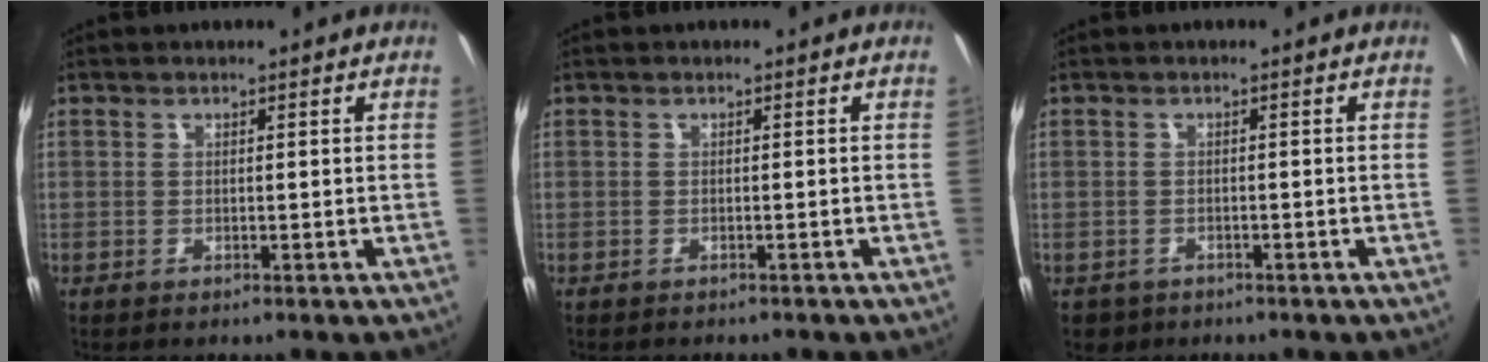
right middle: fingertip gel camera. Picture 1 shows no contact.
{"total": 0.8, "force": [-0.7, 0.2, 0.2], "torque": [-0.006, 0.001, -0.009]}
{"total": 3.1, "force": [-1.7, 2.3, 1.1], "torque": [-0.029, -0.006, -0.021]}